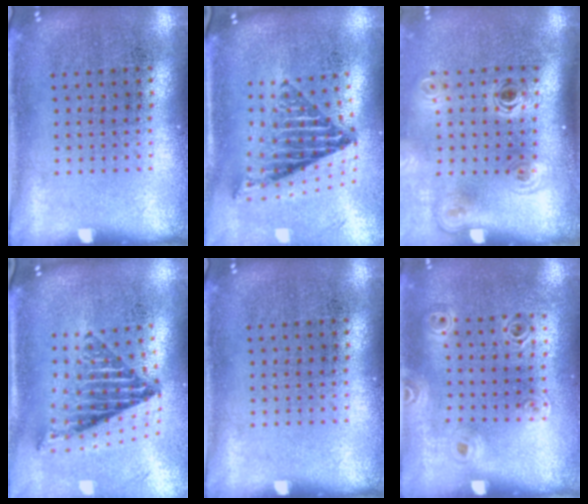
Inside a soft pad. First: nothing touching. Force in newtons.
{"total": 1.6, "press": 1.3, "slide": 1.0}
{"total": 2.0, "press": 1.4, "slide": 1.5}
{"total": 1.5, "press": 1.3, "slide": 0.9}
{"total": 0.0}
{"total": 0.9, "press": 0.9, "slide": 0.1}